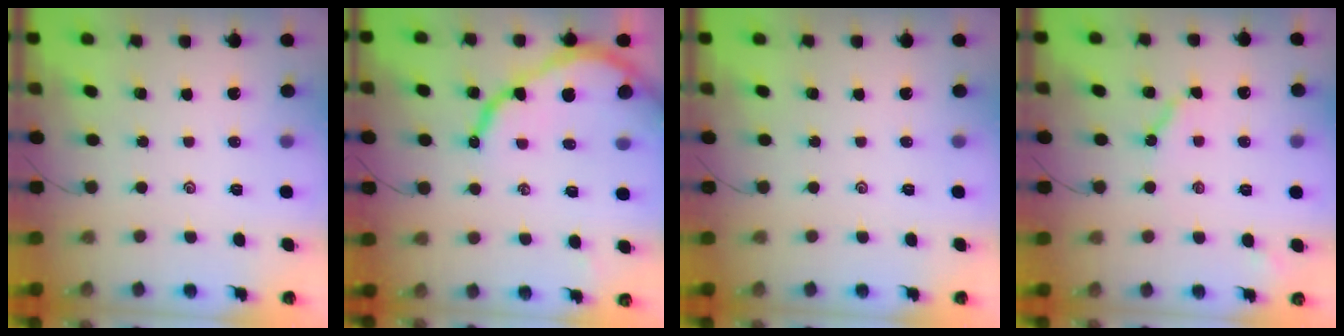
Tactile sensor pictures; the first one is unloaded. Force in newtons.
{"total": 12.2, "press": 12.1, "slide": 1.2}
{"total": 0.0}
{"total": 5.1, "press": 5.1, "slide": 0.3}